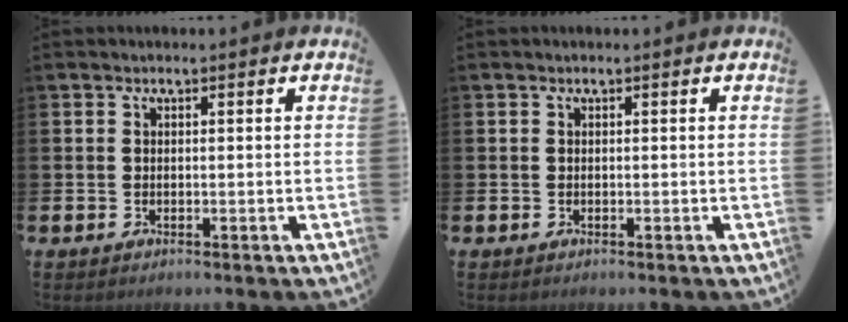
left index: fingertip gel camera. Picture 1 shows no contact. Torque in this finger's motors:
{"motor_torque": [0.00, 0.00, 0.01, 0.00]}